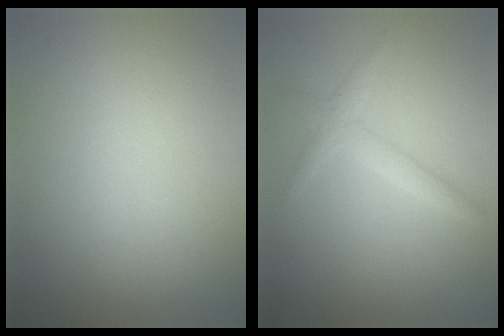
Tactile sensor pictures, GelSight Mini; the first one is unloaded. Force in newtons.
{"total": 1.7, "press": 1.7, "slide": 0.1}